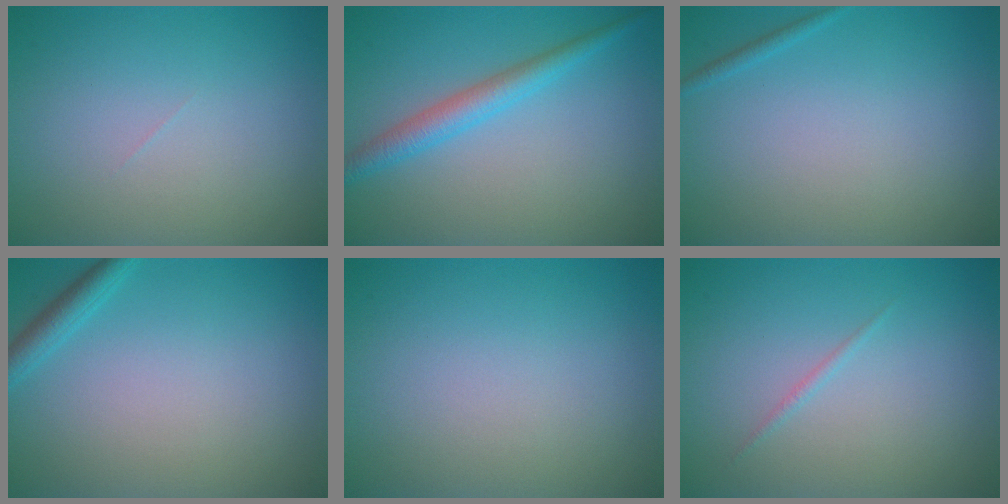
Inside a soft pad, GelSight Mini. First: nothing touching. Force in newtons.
{"total": 2.9, "press": 2.9, "slide": 0.2}
{"total": 0.6, "press": 0.6, "slide": 0.1}
{"total": 1.9, "press": 1.9, "slide": 0.1}
{"total": 0.0}
{"total": 0.6, "press": 0.6, "slide": 0.0}